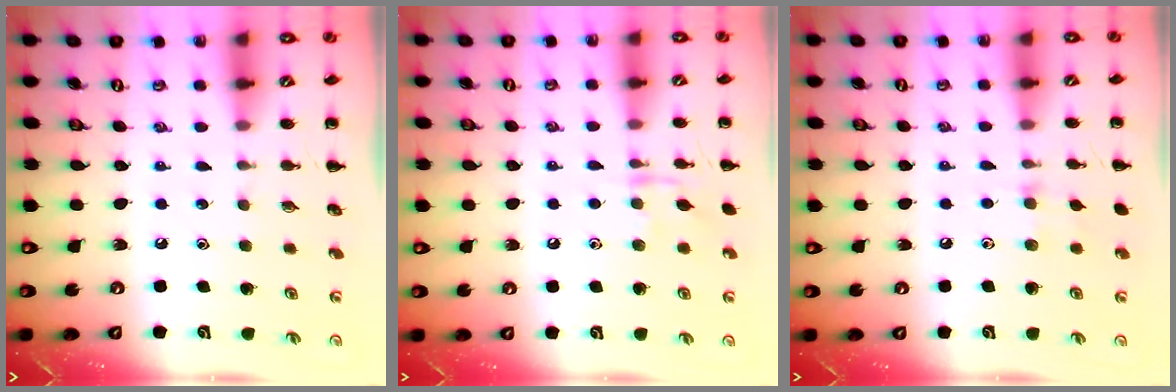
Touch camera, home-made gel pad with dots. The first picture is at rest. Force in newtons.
{"total": 6.7, "press": 6.7, "slide": 0.8}
{"total": 6.2, "press": 6.0, "slide": 1.6}